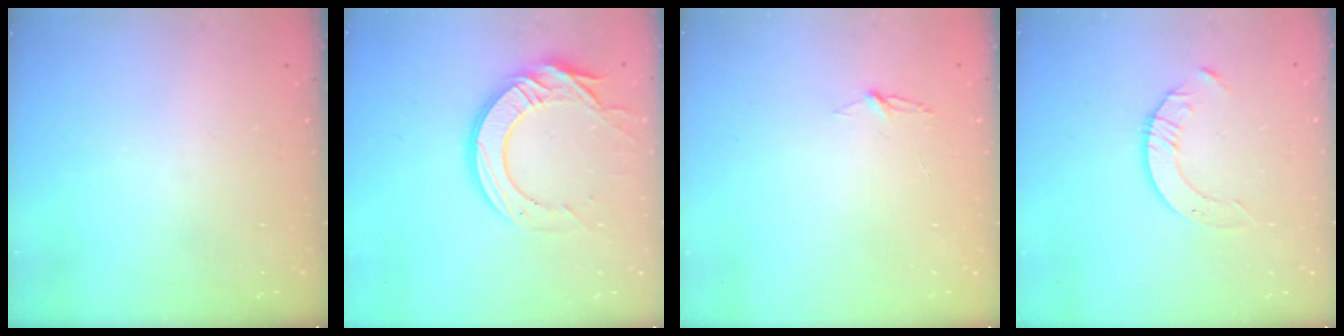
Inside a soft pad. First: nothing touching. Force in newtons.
{"total": 15.8, "press": 15.7, "slide": 1.7}
{"total": 3.8, "press": 3.8, "slide": 0.4}
{"total": 3.5, "press": 3.4, "slide": 0.4}